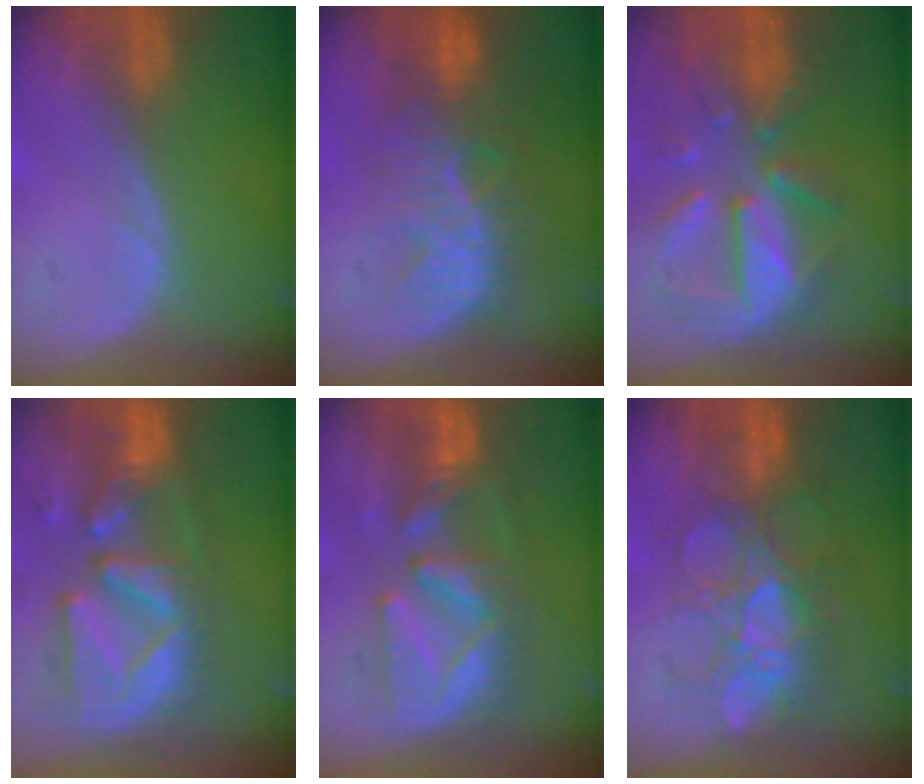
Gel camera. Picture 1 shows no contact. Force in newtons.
{"total": 9.5, "press": 8.6, "slide": 4.1}
{"total": 10.1, "press": 9.2, "slide": 4.3}
{"total": 12.9, "press": 11.2, "slide": 6.3}
{"total": 9.4, "press": 9.3, "slide": 0.9}
{"total": 8.8, "press": 8.6, "slide": 1.5}